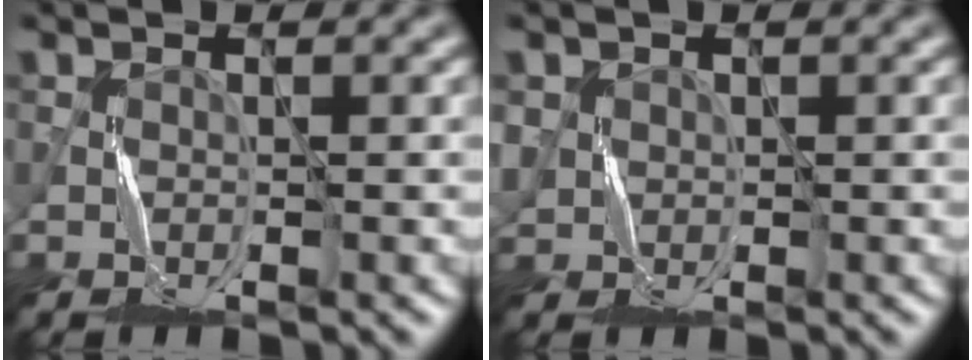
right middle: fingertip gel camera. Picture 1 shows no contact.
{"total": 1.6, "force": [0.4, 1.6, 0.1], "torque": [-0.012, 0.000, 0.010]}